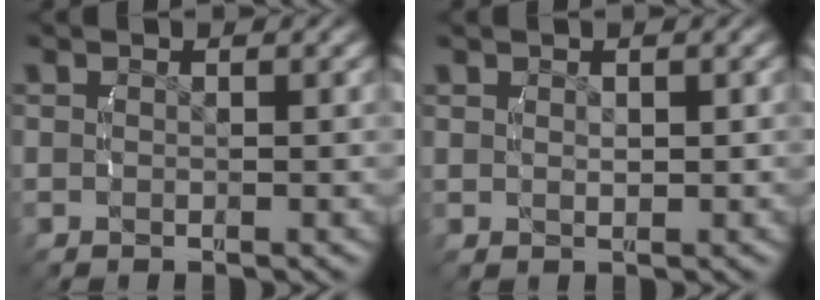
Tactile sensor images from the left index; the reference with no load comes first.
{"total": 0.6, "force": [0.4, 0.2, 0.4], "torque": [-0.009, -0.001, 0.015]}